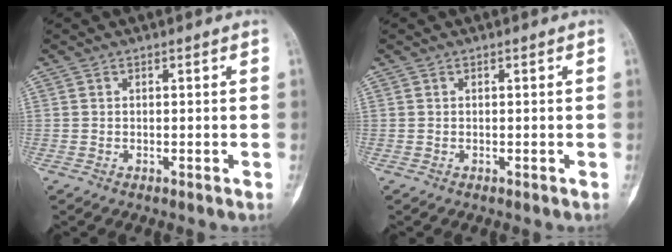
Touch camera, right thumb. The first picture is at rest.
{"total": 0.0}